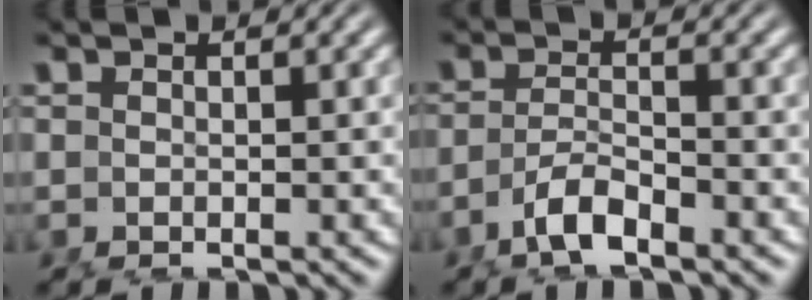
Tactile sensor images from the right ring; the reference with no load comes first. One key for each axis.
{"total": 2.6, "fx": -1.8, "fy": 0.7, "fz": 1.8, "tx": -0.028, "ty": -0.010, "tz": -0.026}